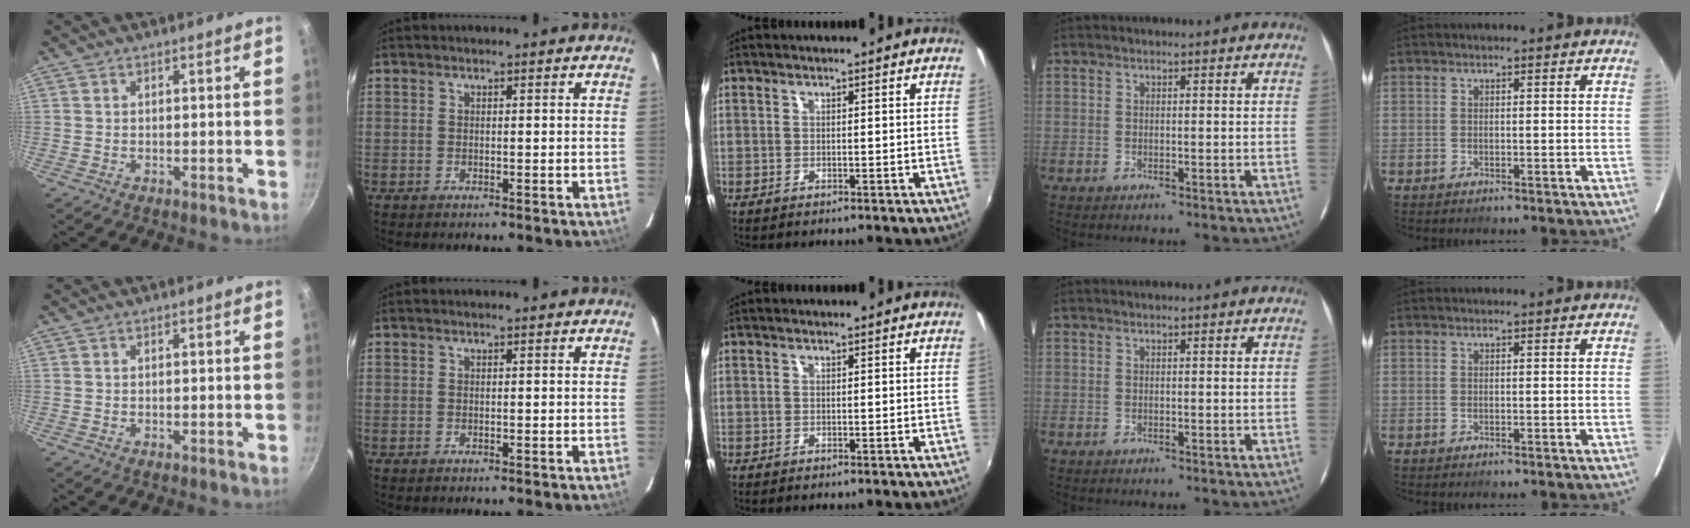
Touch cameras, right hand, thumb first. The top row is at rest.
{}